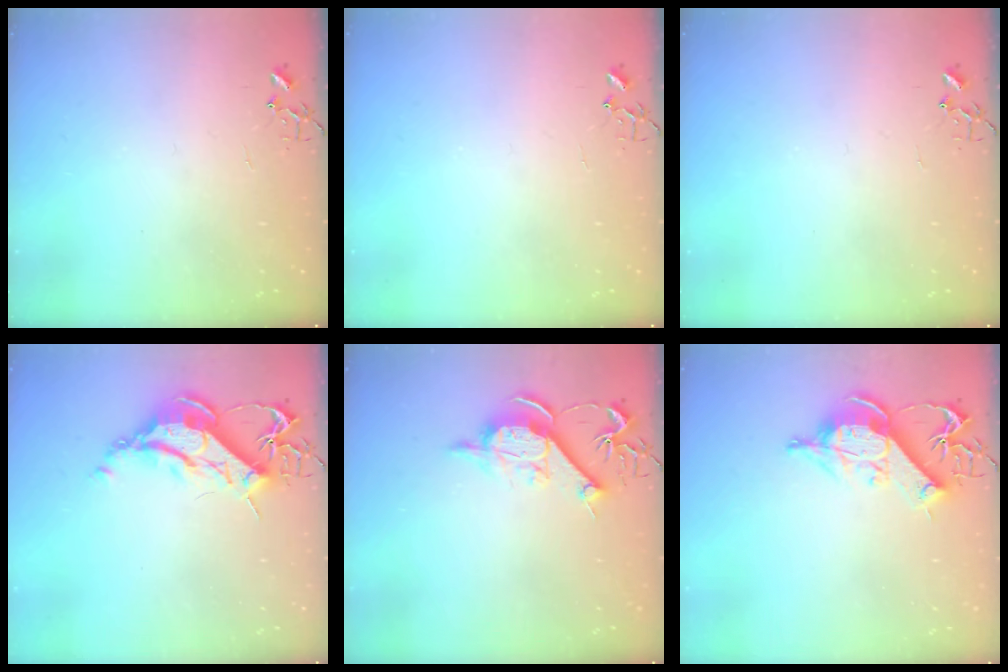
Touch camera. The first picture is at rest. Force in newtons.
{"total": 0.0}
{"total": 0.0}
{"total": 12.9, "press": 12.9, "slide": 1.2}
{"total": 10.6, "press": 10.6, "slide": 0.9}
{"total": 12.3, "press": 12.1, "slide": 2.0}